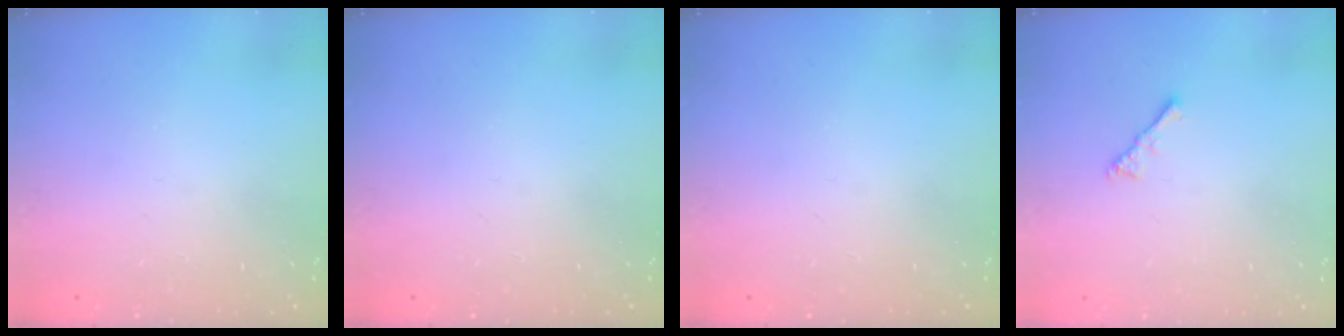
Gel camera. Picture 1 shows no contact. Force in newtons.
{"total": 0.0}
{"total": 0.0}
{"total": 2.1, "press": 2.1, "slide": 0.5}